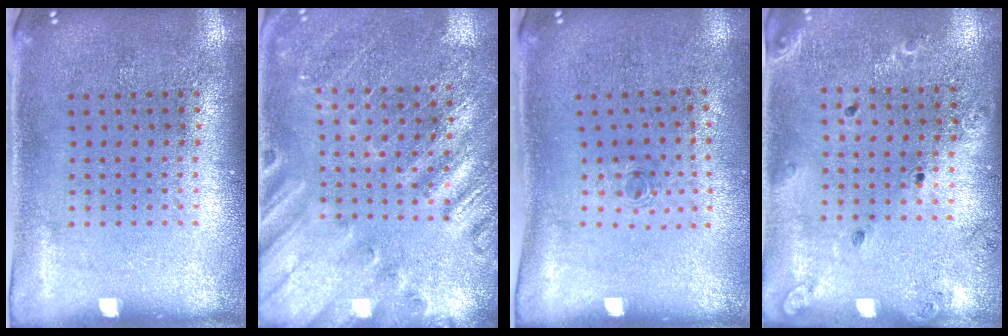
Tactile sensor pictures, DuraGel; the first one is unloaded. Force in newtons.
{"total": 2.3, "press": 2.3, "slide": 0.3}
{"total": 0.6, "press": 0.2, "slide": 0.6}
{"total": 1.4, "press": 1.4, "slide": 0.2}